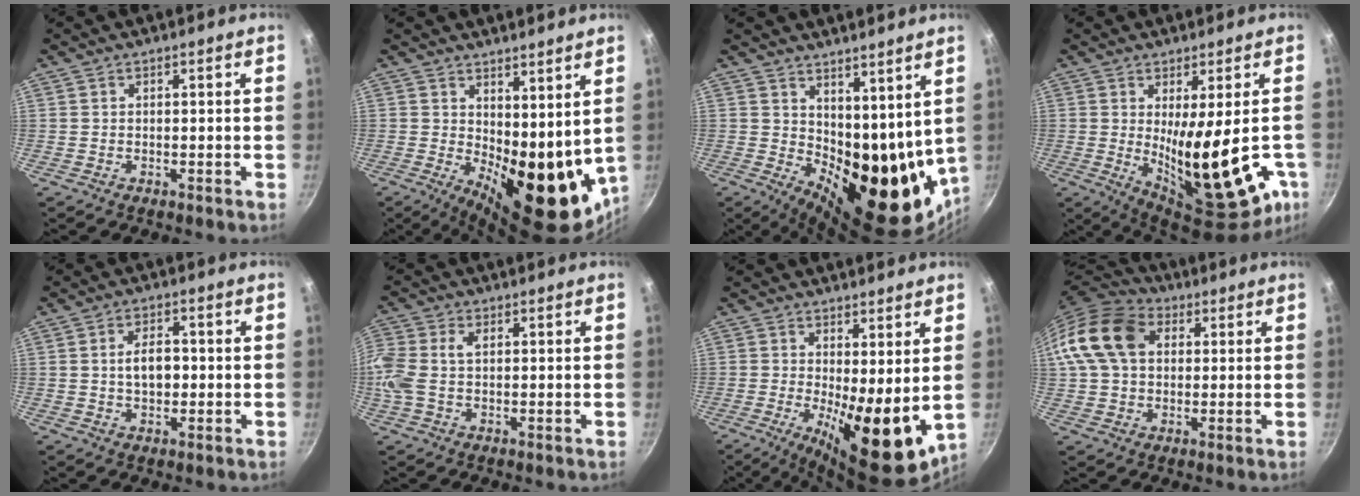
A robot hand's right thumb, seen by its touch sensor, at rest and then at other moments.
{"total": 17.0, "force": [3.0, 7.9, 14.7], "torque": [-0.154, -0.042, 0.064]}
{"total": 17.8, "force": [5.9, 9.4, 13.9], "torque": [-0.158, -0.053, 0.117]}
{"total": 21.4, "force": [-3.3, 6.8, 20.0], "torque": [-0.273, -0.040, -0.024]}
{"total": 5.3, "force": [-0.1, 3.2, 4.2], "torque": [-0.052, 0.011, -0.002]}
{"total": 7.6, "force": [0.6, 4.8, 5.9], "torque": [-0.133, 0.013, 0.003]}
{"total": 13.5, "force": [0.0, 4.8, 12.6], "torque": [-0.160, -0.025, 0.010]}
{"total": 14.5, "force": [3.2, 10.6, 9.3], "torque": [-0.161, 0.021, 0.042]}